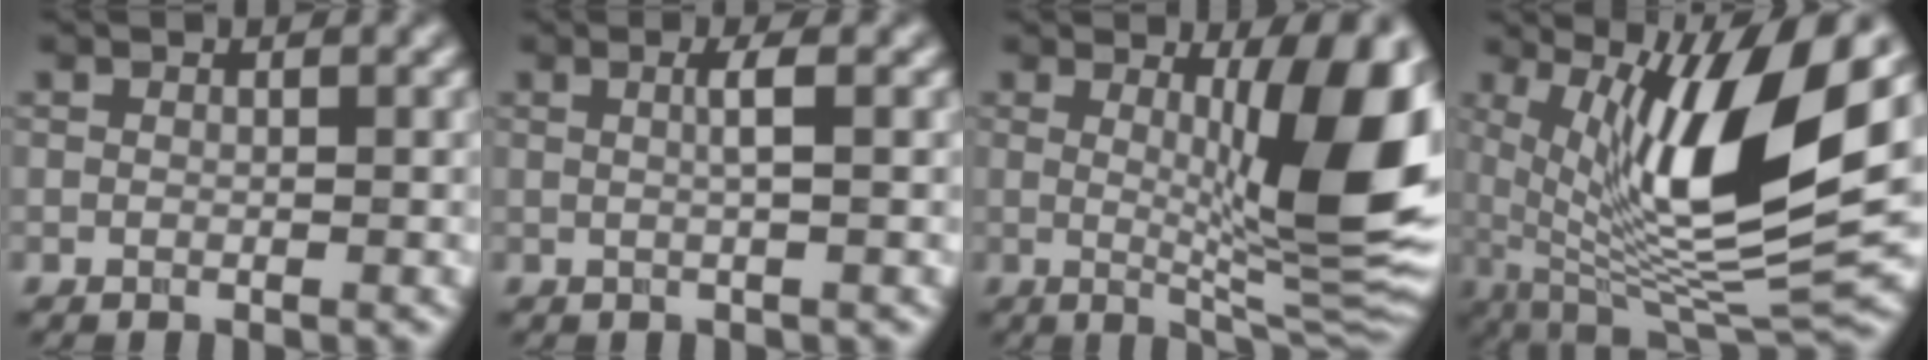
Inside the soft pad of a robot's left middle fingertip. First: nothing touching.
{"total": 1.7, "force": [0.1, 0.3, 1.7], "torque": [-0.032, 0.004, 0.000]}
{"total": 11.8, "force": [1.7, 2.7, 11.3], "torque": [-0.138, -0.014, 0.036]}
{"total": 13.1, "force": [3.2, 3.6, 12.2], "torque": [-0.213, -0.008, 0.070]}